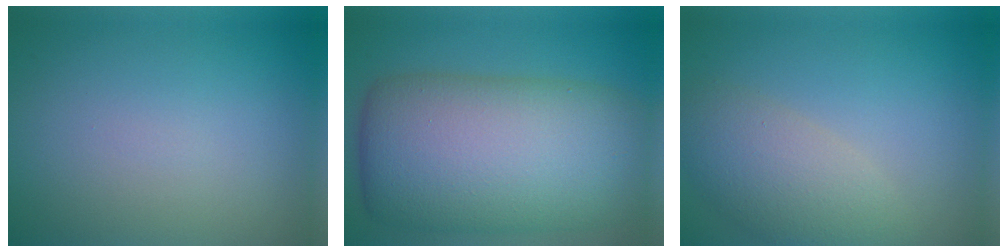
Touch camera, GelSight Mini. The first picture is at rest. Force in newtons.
{"total": 14.9, "press": 14.9, "slide": 0.5}
{"total": 4.9, "press": 4.9, "slide": 0.3}